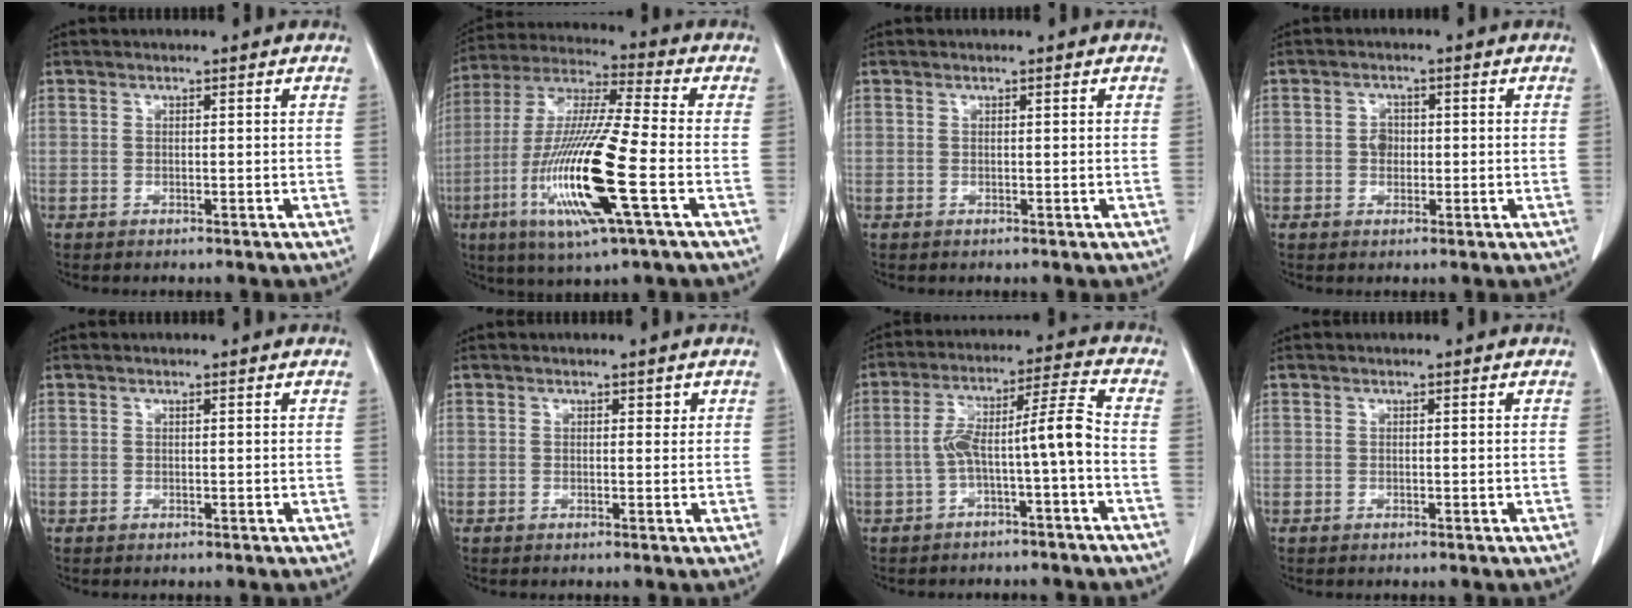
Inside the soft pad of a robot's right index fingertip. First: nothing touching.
{"total": 18.5, "force": [-5.7, 0.8, 17.6], "torque": [-0.369, -0.022, -0.110]}
{"total": 0.0}
{"total": 2.1, "force": [-0.2, 1.7, 1.3], "torque": [-0.019, 0.006, -0.004]}
{"total": 0.0}
{"total": 0.6, "force": [0.3, 0.4, 0.3], "torque": [-0.005, 0.001, 0.004]}
{"total": 8.4, "force": [-2.5, -0.1, 8.1], "torque": [-0.140, 0.038, -0.040]}
{"total": 0.0}